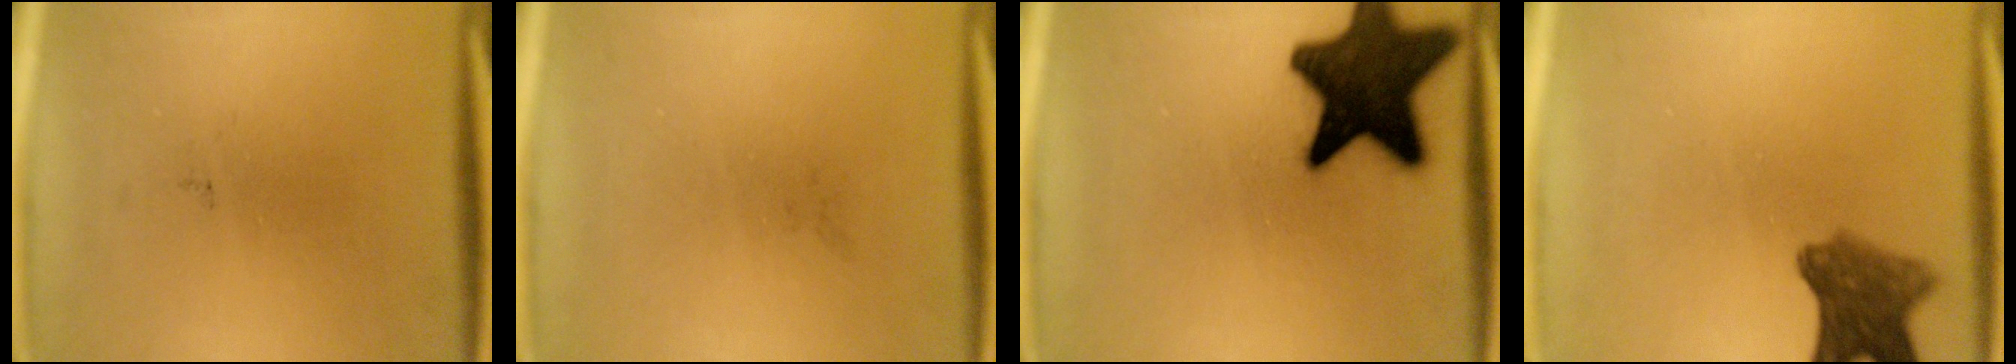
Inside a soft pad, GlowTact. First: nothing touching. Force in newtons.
{"total": 0.0}
{"total": 17.2}
{"total": 6.7}